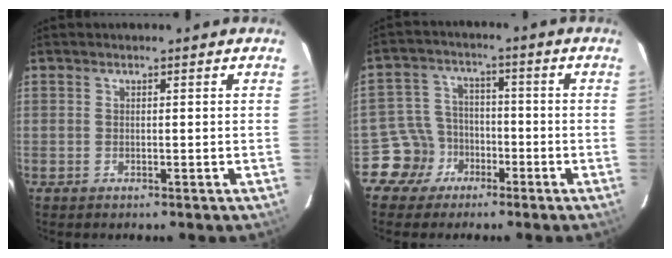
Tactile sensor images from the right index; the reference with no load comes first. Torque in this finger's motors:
{"motor_torque": [-0.11, -0.04, -0.99, -0.21]}